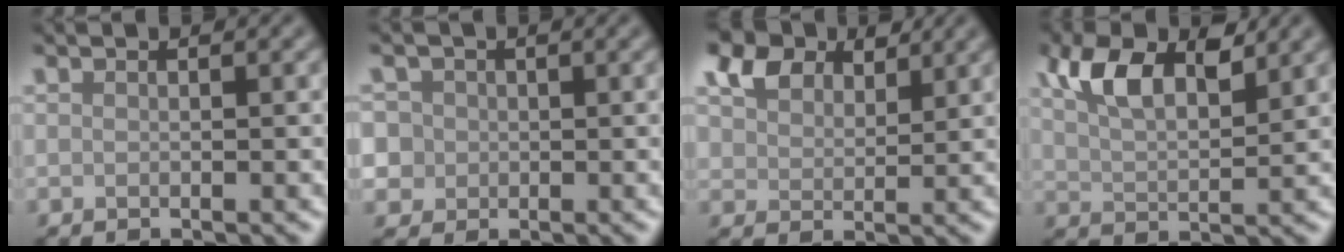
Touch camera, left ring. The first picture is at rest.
{"total": 4.9, "force": [1.2, 4.5, 1.5], "torque": [-0.032, 0.034, 0.002]}
{"total": 6.8, "force": [4.7, 3.8, 3.0], "torque": [-0.082, 0.008, 0.081]}
{"total": 6.0, "force": [3.1, 2.9, 4.3], "torque": [-0.084, 0.006, 0.052]}